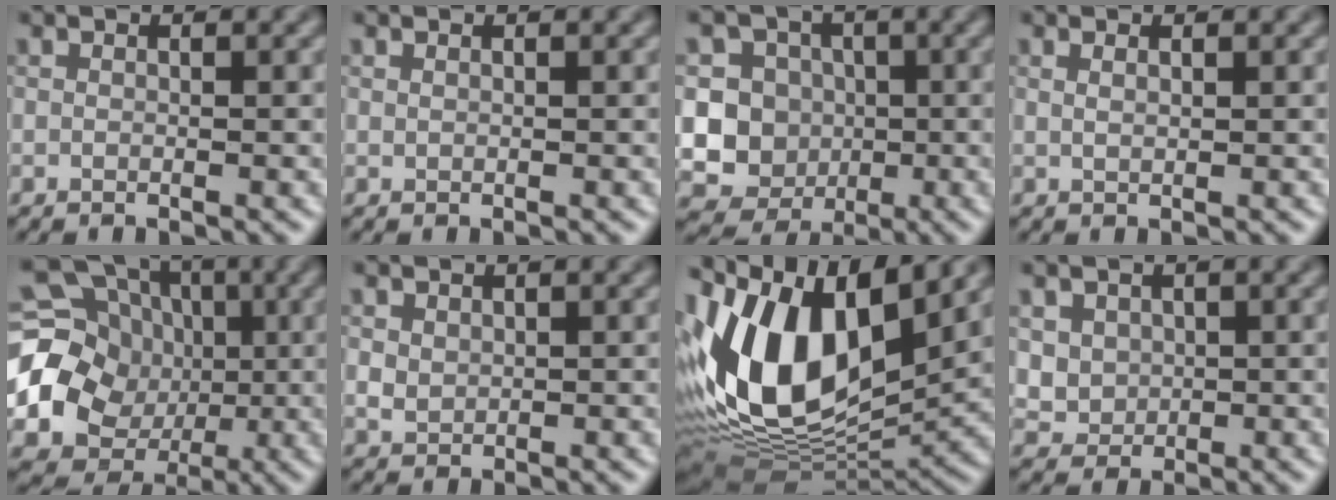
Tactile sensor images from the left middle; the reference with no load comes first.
{"total": 0.0}
{"total": 10.8, "force": [-0.4, 10.4, 3.0], "torque": [-0.062, 0.021, -0.024]}
{"total": 0.9, "force": [0.6, 0.2, 0.6], "torque": [-0.012, -0.001, 0.010]}
{"total": 21.3, "force": [-0.3, 19.4, 8.7], "torque": [-0.183, 0.005, -0.042]}
{"total": 1.3, "force": [0.5, 1.1, 0.6], "torque": [-0.012, -0.001, 0.012]}
{"total": 14.1, "force": [3.9, 7.3, 11.4], "torque": [-0.224, 0.003, 0.070]}
{"total": 3.0, "force": [1.1, 2.6, 1.1], "torque": [-0.033, -0.006, 0.038]}